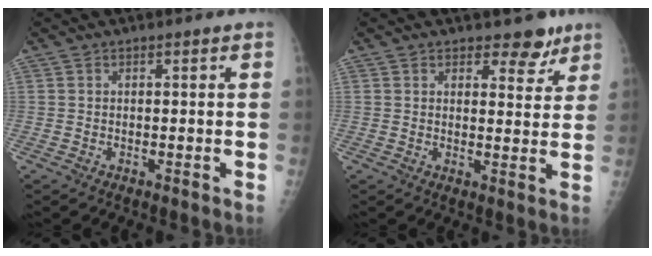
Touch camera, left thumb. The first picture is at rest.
{"total": 5.0, "force": [3.7, 2.8, 1.9], "torque": [0.008, -0.022, 0.049]}